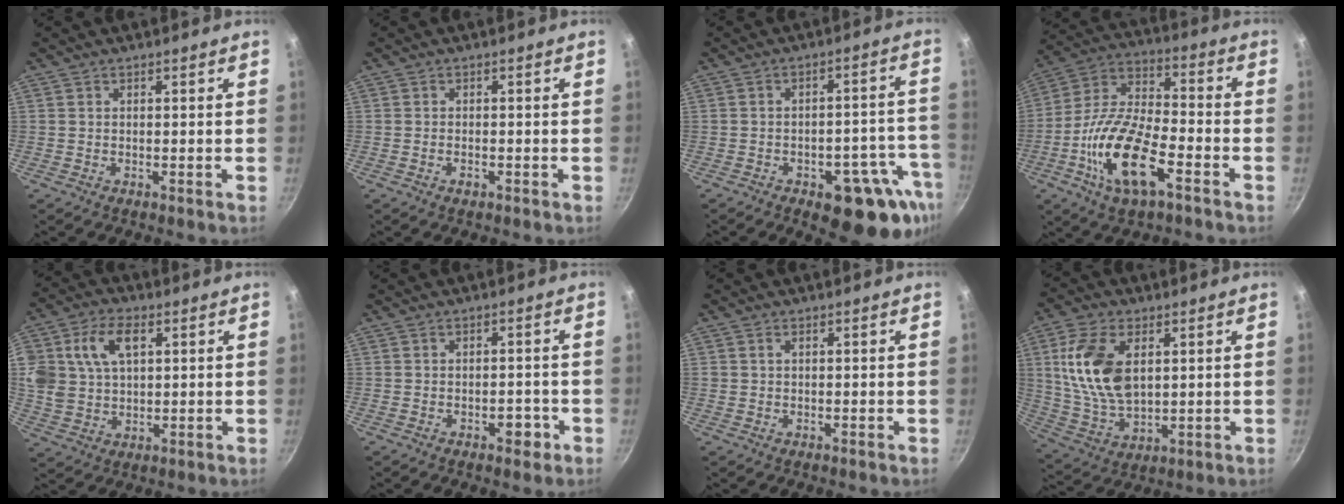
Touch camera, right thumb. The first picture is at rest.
{"total": 1.2, "force": [-0.7, 0.6, 0.8], "torque": [-0.019, 0.003, -0.013]}
{"total": 16.0, "force": [-7.9, 7.1, 12.0], "torque": [-0.086, 0.036, -0.098]}
{"total": 18.0, "force": [-7.3, 7.5, 14.7], "torque": [-0.279, 0.034, -0.149]}
{"total": 14.9, "force": [4.6, 10.0, 10.0], "torque": [-0.206, 0.011, 0.086]}
{"total": 3.3, "force": [-1.6, 1.9, 2.2], "torque": [-0.012, 0.016, -0.018]}
{"total": 0.8, "force": [0.3, 0.6, 0.5], "torque": [-0.007, 0.005, 0.005]}
{"total": 15.0, "force": [3.6, 8.7, 11.7], "torque": [-0.211, -0.015, 0.079]}